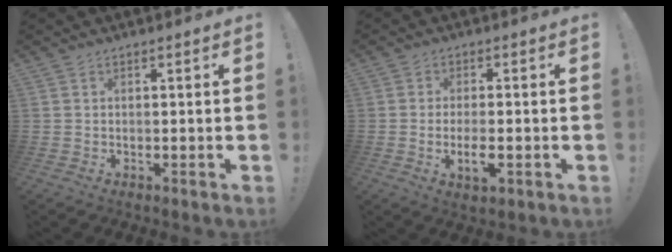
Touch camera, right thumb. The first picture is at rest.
{"total": 5.5, "force": [-1.7, 2.1, 4.8], "torque": [-0.074, -0.007, -0.029]}